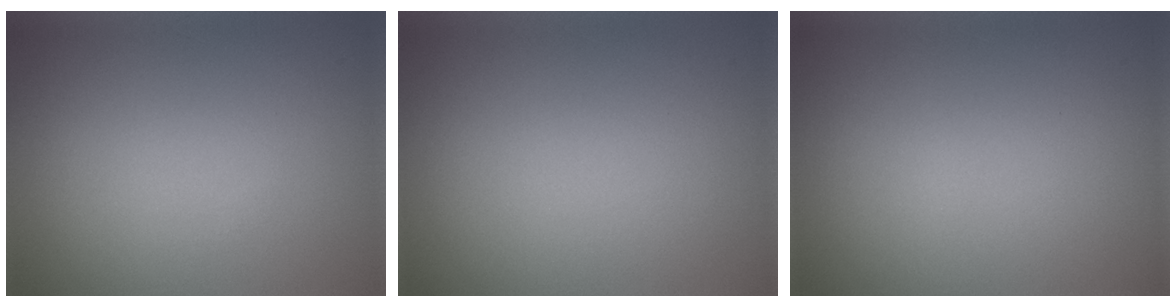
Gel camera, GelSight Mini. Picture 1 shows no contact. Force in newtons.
{"total": 0.0}
{"total": 0.0}